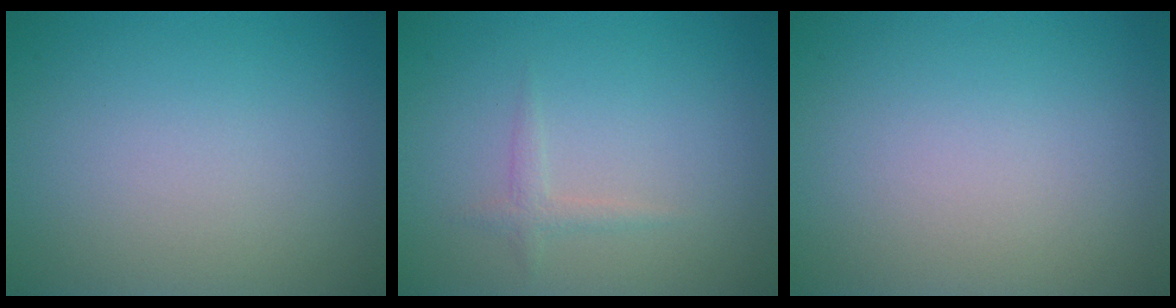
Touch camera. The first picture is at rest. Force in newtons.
{"total": 1.1, "press": 1.1, "slide": 0.0}
{"total": 0.0}